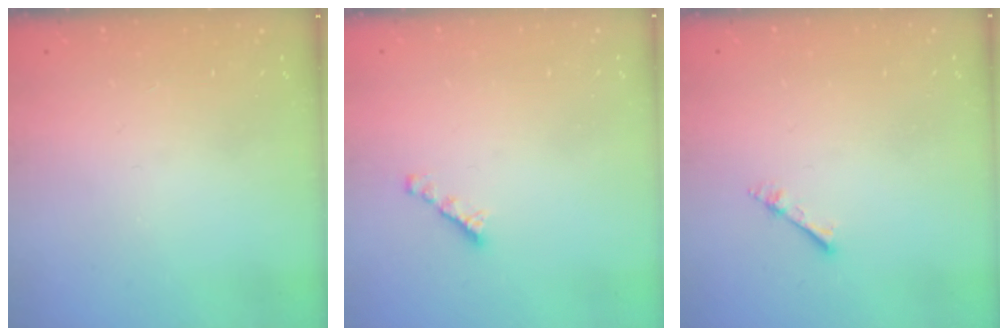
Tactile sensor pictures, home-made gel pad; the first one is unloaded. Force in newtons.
{"total": 2.7, "press": 2.7, "slide": 0.2}
{"total": 3.7, "press": 3.7, "slide": 0.5}